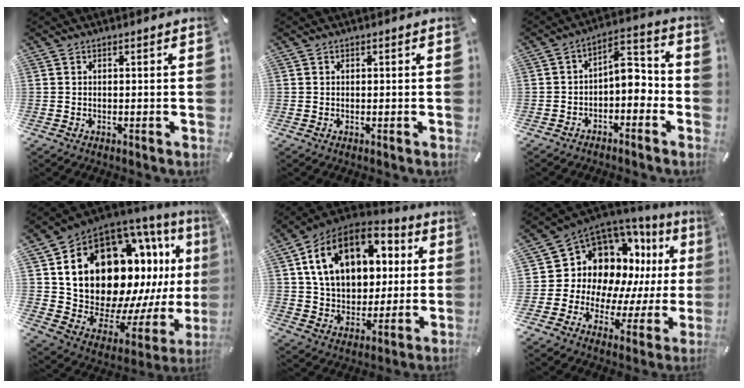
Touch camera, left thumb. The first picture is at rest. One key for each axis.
{"total": 0.0}
{"total": 6.8, "fx": -1.3, "fy": 4.3, "fz": 5.1, "tx": -0.070, "ty": 0.002, "tz": -0.030}
{"total": 22.6, "fx": 9.1, "fy": 15.2, "fz": 14.1, "tx": -0.264, "ty": -0.089, "tz": 0.187}
{"total": 18.9, "fx": 6.8, "fy": 13.8, "fz": 10.9, "tx": -0.202, "ty": -0.010, "tz": 0.126}
{"total": 13.1, "fx": 6.0, "fy": 10.4, "fz": 5.2, "tx": -0.085, "ty": -0.080, "tz": 0.125}